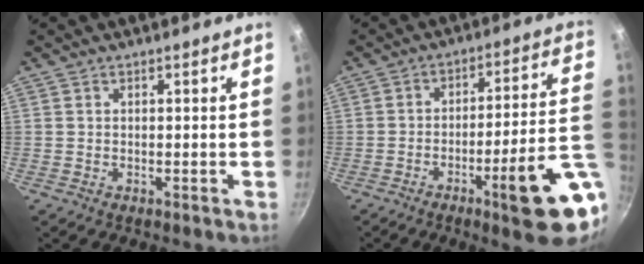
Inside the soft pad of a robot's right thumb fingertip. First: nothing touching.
{"total": 17.8, "force": [-6.1, 2.9, 16.5], "torque": [-0.199, 0.028, -0.082]}